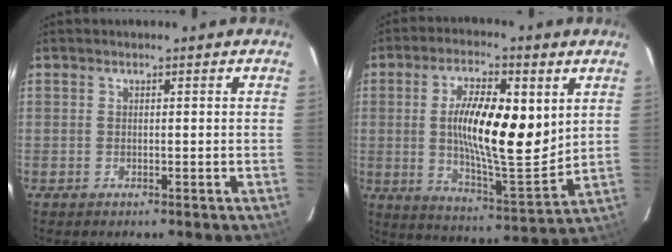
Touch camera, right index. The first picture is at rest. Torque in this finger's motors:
{"motor_torque": [0.63, 0.11, 0.98, 0.21]}